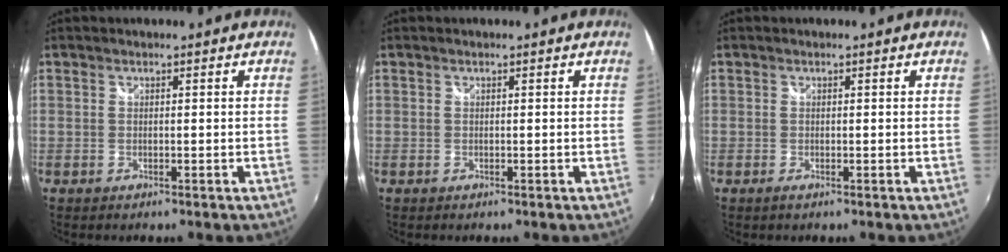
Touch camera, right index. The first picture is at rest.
{"total": 0.0}
{"total": 0.0}